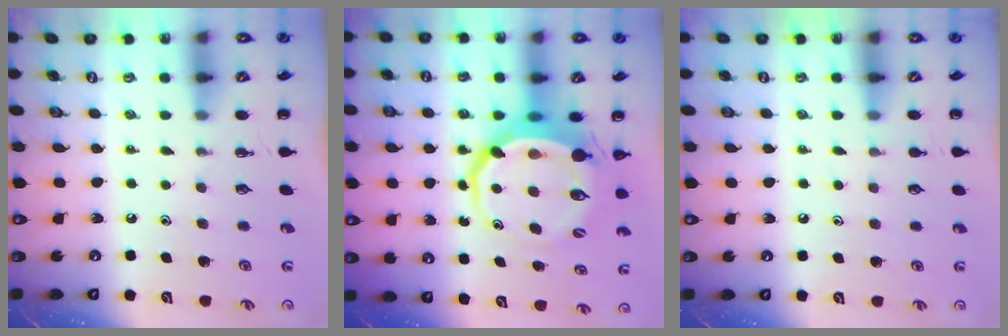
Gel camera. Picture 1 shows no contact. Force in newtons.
{"total": 9.3, "press": 9.0, "slide": 2.5}
{"total": 4.2, "press": 4.0, "slide": 1.2}